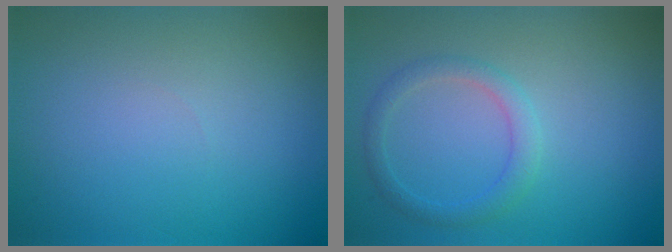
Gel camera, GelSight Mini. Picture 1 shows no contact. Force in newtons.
{"total": 2.0, "press": 2.0, "slide": 0.1}